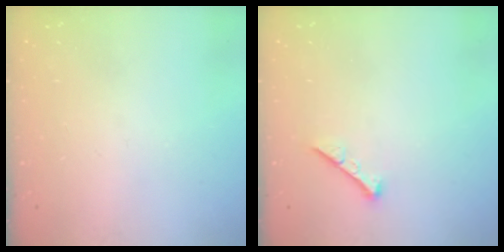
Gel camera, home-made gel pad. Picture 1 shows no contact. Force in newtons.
{"total": 0.0}